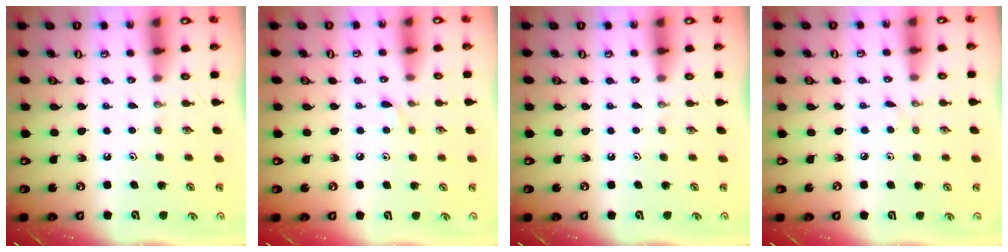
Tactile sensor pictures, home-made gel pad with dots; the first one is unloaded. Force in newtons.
{"total": 3.5, "press": 3.5, "slide": 0.4}
{"total": 0.0}
{"total": 2.1, "press": 2.1, "slide": 0.3}